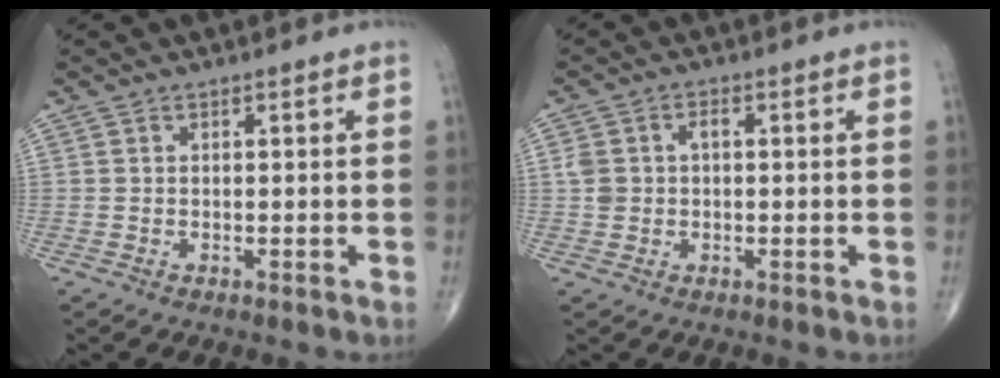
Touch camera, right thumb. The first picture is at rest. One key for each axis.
{"total": 3.8, "fx": 0.4, "fy": 2.7, "fz": 2.7, "tx": -0.054, "ty": 0.012, "tz": 0.006}